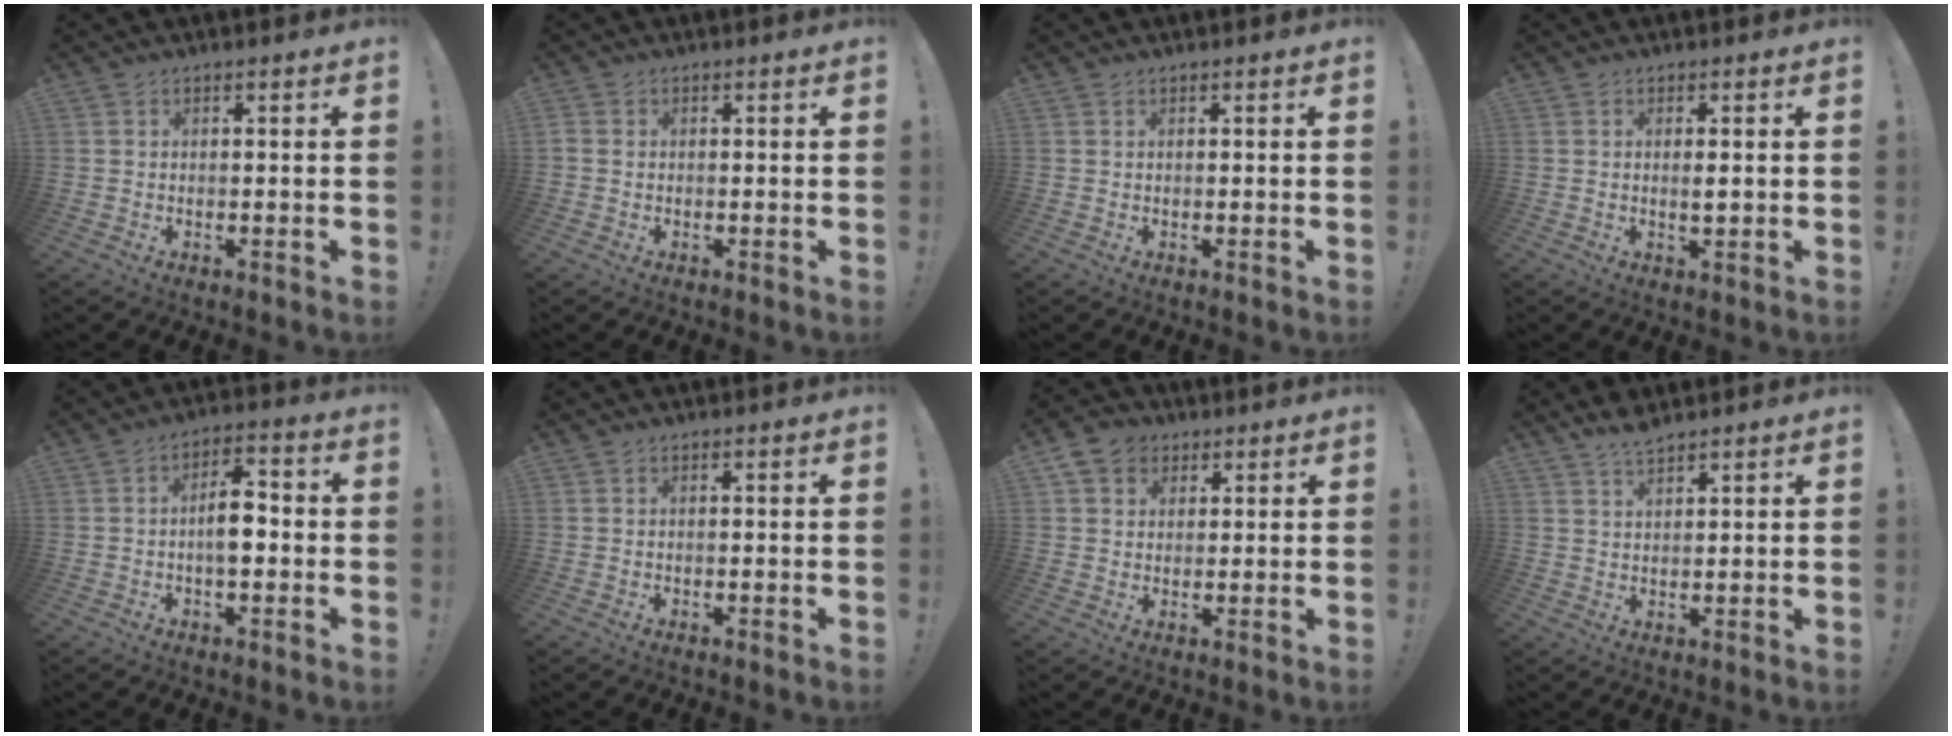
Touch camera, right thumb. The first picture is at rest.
{"total": 1.4, "force": [-0.1, 1.2, 0.6], "torque": [-0.010, 0.003, -0.001]}
{"total": 0.0}
{"total": 1.9, "force": [0.3, 0.4, 1.8], "torque": [-0.019, -0.006, 0.002]}
{"total": 8.9, "force": [-1.3, 4.8, 7.4], "torque": [-0.116, 0.010, -0.027]}
{"total": 0.0}
{"total": 6.8, "force": [3.0, 5.6, 2.3], "torque": [-0.035, -0.007, 0.060]}
{"total": 4.4, "force": [3.8, 1.1, 1.8], "torque": [-0.026, -0.023, 0.068]}